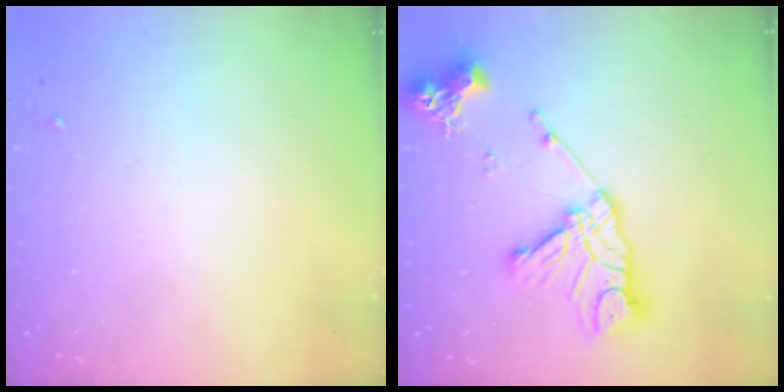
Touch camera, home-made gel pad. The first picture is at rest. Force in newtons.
{"total": 17.2, "press": 17.1, "slide": 1.8}